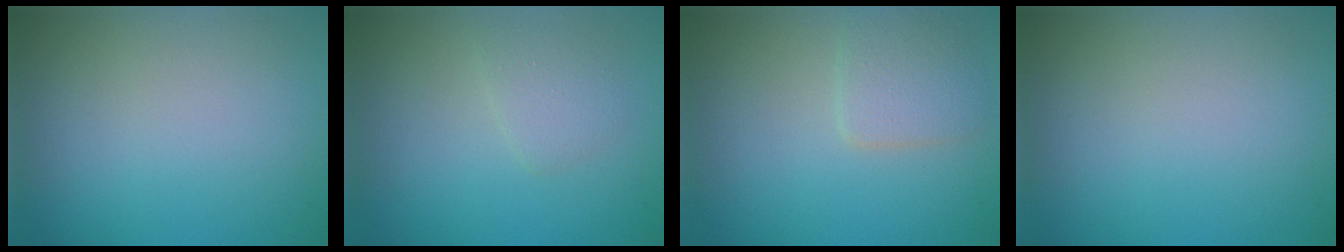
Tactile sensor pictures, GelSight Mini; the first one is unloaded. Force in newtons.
{"total": 1.5, "press": 1.5, "slide": 0.2}
{"total": 2.5, "press": 2.5, "slide": 0.1}
{"total": 0.0}